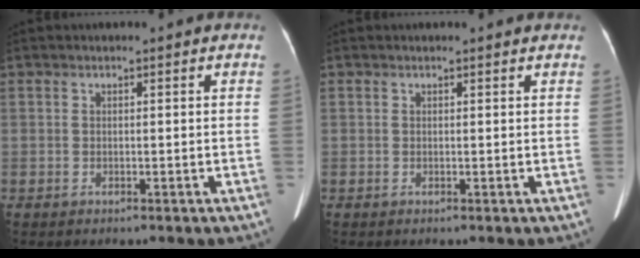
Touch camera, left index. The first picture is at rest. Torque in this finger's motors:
{"motor_torque": [-0.21, -0.15, -0.03, -0.01]}